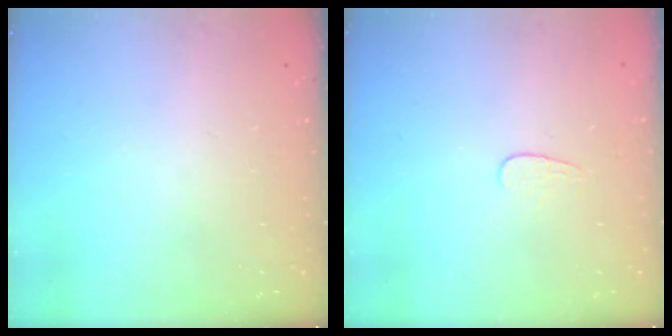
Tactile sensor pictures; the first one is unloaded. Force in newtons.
{"total": 4.0, "press": 4.0, "slide": 0.3}